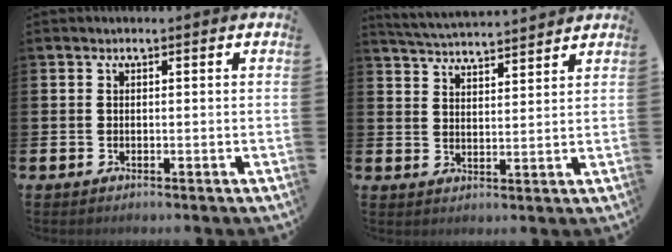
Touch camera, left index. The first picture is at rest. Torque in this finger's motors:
{"motor_torque": [0.33, -0.62, 0.11, 0.05]}